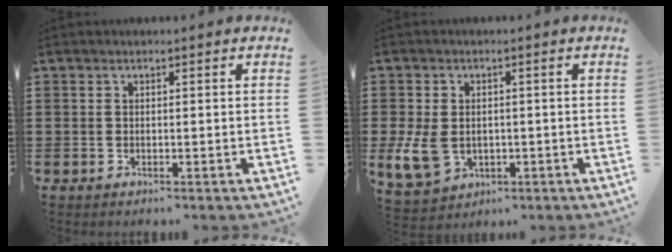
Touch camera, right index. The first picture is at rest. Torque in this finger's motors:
{"motor_torque": [1.10, 1.04, 0.42, 0.12]}